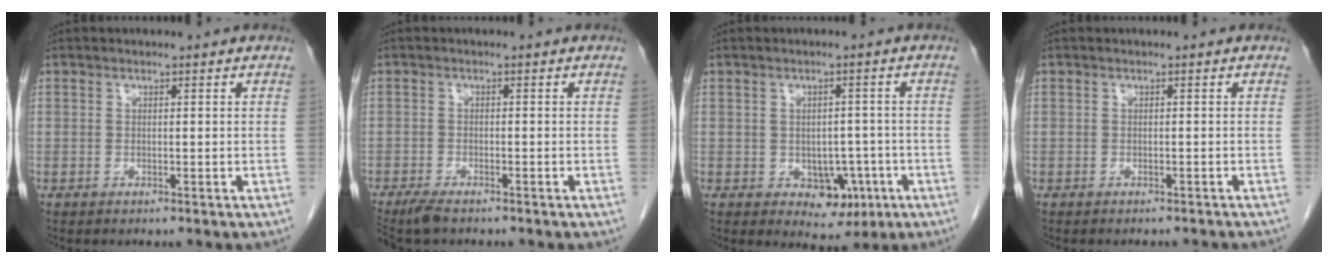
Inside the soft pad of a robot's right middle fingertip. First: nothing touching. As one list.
[{"total": 3.9, "force": [-3.2, 1.0, 2.0], "torque": [-0.037, -0.010, -0.051]}, {"total": 5.5, "force": [-1.9, 3.6, 3.7], "torque": [-0.038, 0.003, -0.015]}, {"total": 3.3, "force": [-3.2, 0.6, 0.8], "torque": [-0.013, -0.009, -0.035]}]